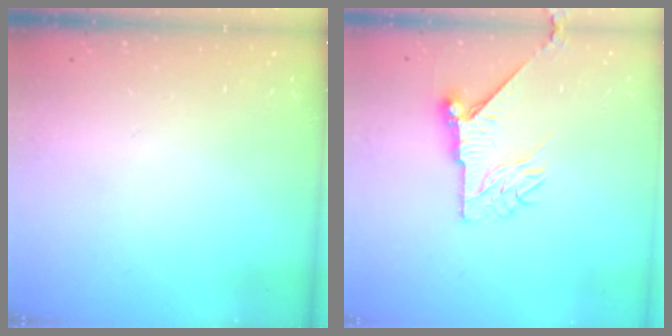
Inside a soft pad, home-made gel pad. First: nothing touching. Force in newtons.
{"total": 8.7, "press": 8.7, "slide": 0.3}